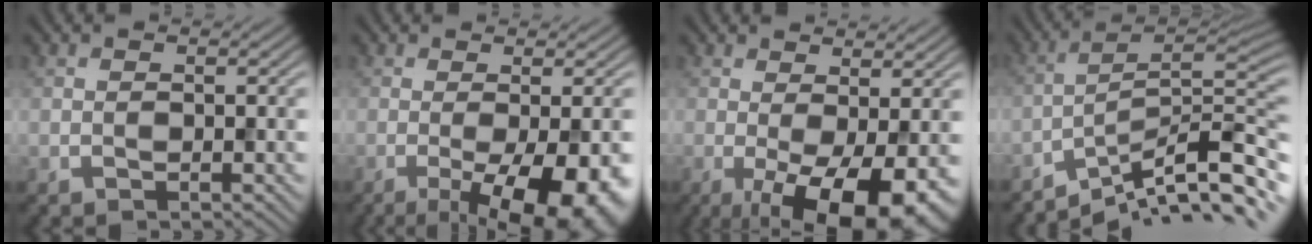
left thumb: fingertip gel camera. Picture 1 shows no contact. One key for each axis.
{"total": 11.1, "fx": -3.9, "fy": 3.1, "fz": 9.9, "tx": -0.134, "ty": -0.010, "tz": -0.046}
{"total": 10.1, "fx": -2.7, "fy": 3.4, "fz": 9.2, "tx": -0.136, "ty": -0.003, "tz": -0.035}
{"total": 11.0, "fx": -7.0, "fy": 2.0, "fz": 8.3, "tx": -0.130, "ty": 0.005, "tz": -0.123}